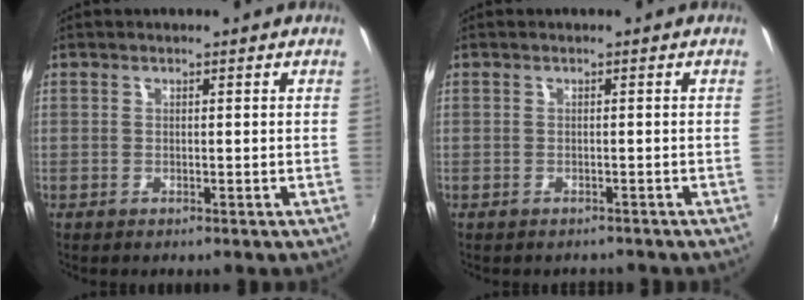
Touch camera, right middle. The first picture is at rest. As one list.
[{"total": 1.7, "force": [-1.4, 0.7, 0.3], "torque": [-0.009, -0.007, -0.018]}]